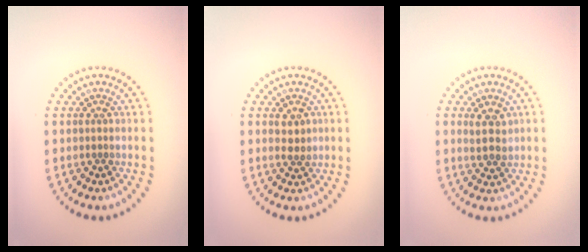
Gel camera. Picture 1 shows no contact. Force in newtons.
{"total": 1.8, "press": 1.7, "slide": 0.6}
{"total": 2.2, "press": 2.1, "slide": 0.7}